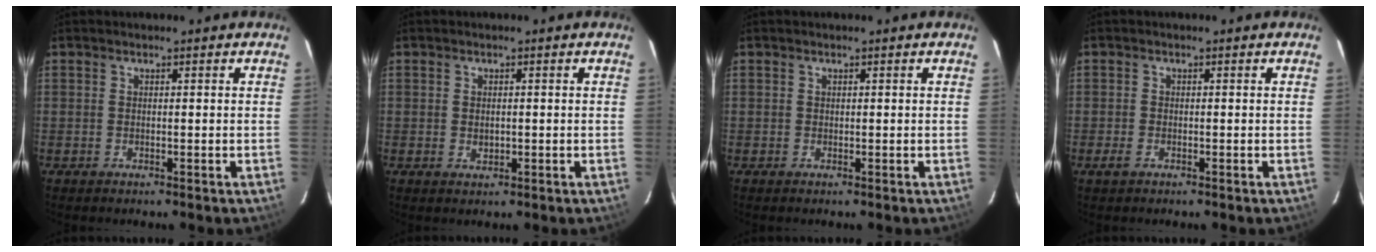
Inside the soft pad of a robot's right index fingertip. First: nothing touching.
{"total": 1.6, "force": [-0.1, 1.2, 1.1], "torque": [-0.017, 0.001, -0.001]}
{"total": 0.0}
{"total": 1.6, "force": [-1.0, 0.8, 1.0], "torque": [-0.022, -0.002, -0.020]}